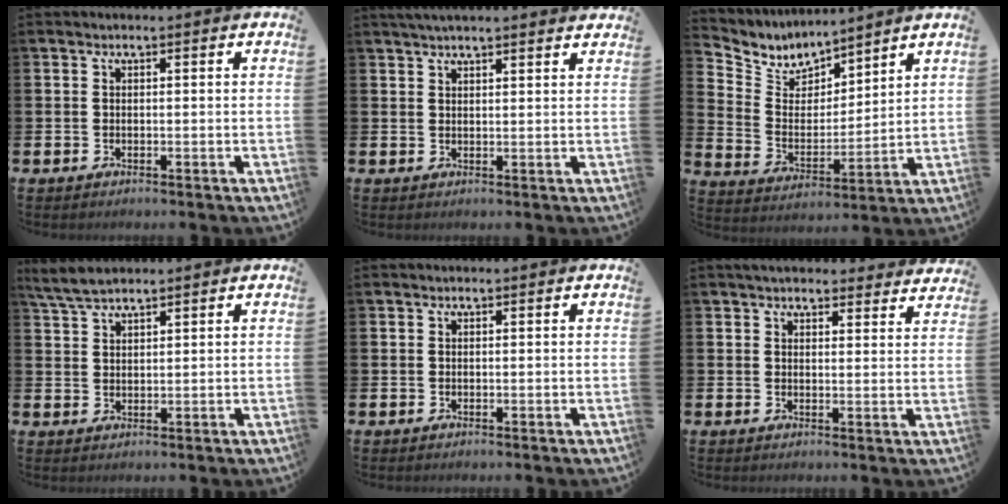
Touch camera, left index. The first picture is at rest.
{"total": 2.8, "force": [2.7, 0.0, 0.7], "torque": [-0.013, -0.006, 0.048]}
{"total": 5.9, "force": [5.5, 2.1, 0.4], "torque": [-0.046, -0.044, 0.093]}
{"total": 4.0, "force": [3.7, 0.7, 1.5], "torque": [-0.043, -0.005, 0.069]}
{"total": 0.0}
{"total": 4.3, "force": [4.2, 0.7, 0.5], "torque": [-0.004, -0.023, 0.075]}